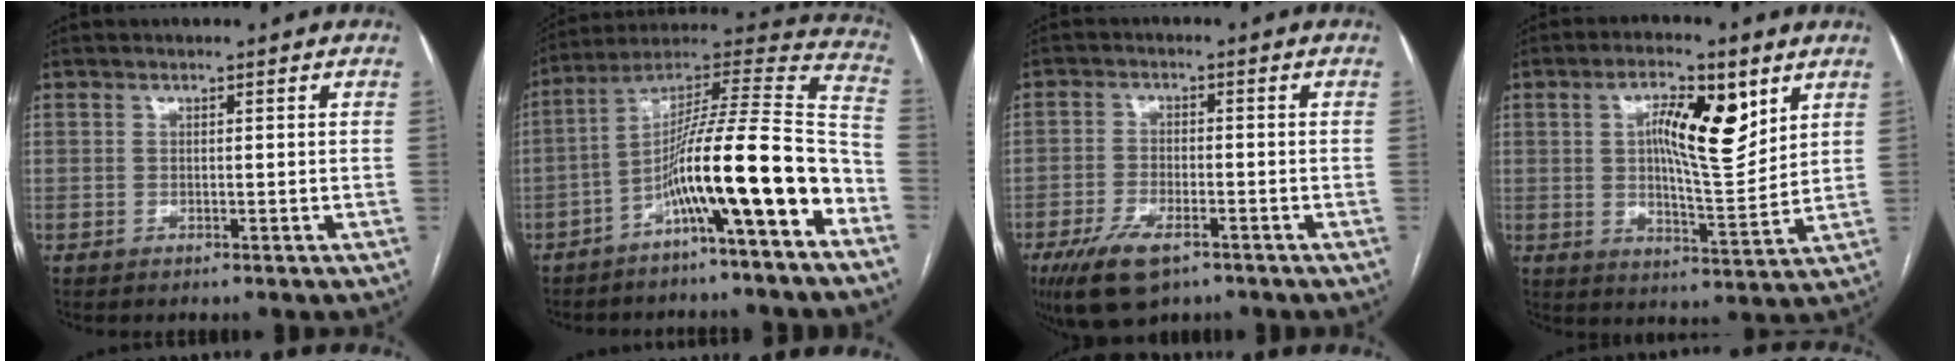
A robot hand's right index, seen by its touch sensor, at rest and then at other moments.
{"total": 18.0, "force": [-8.0, 0.4, 16.1], "torque": [-0.263, 0.032, -0.136]}
{"total": 8.4, "force": [-5.2, 3.2, 5.7], "torque": [-0.109, -0.013, -0.089]}
{"total": 10.9, "force": [4.1, 3.0, 9.6], "torque": [-0.158, 0.006, 0.069]}